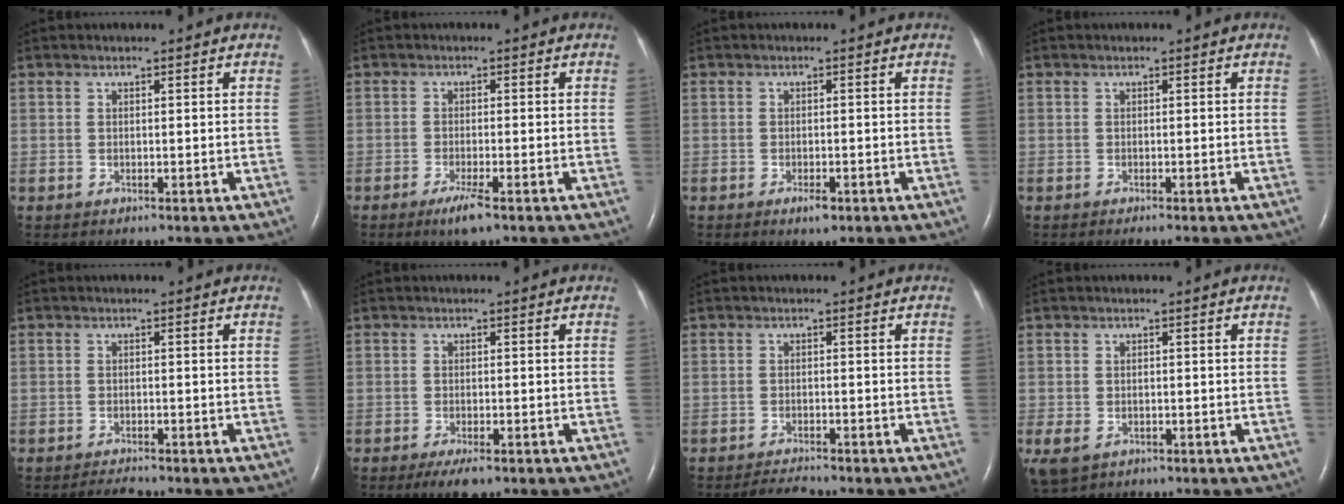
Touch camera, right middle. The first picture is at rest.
{"total": 3.1, "force": [-2.0, 0.1, 2.4], "torque": [-0.052, -0.008, -0.036]}
{"total": 1.7, "force": [-1.0, 0.6, 1.2], "torque": [-0.024, -0.001, -0.012]}
{"total": 1.4, "force": [-1.1, 0.2, 0.9], "torque": [-0.010, -0.004, -0.012]}
{"total": 1.4, "force": [-1.4, 0.1, 0.3], "torque": [-0.014, -0.006, -0.020]}
{"total": 2.7, "force": [-1.8, 0.7, 1.9], "torque": [-0.034, -0.005, -0.026]}
{"total": 1.9, "force": [-1.9, -0.1, 0.1], "torque": [-0.011, -0.012, -0.030]}
{"total": 6.6, "force": [-3.0, 4.7, 3.5], "torque": [-0.097, -0.006, -0.042]}